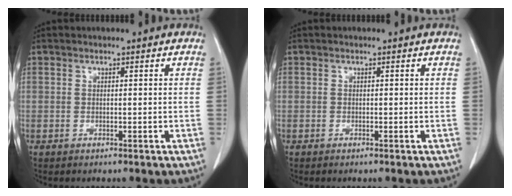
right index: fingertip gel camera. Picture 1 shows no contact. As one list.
[{"total": 0.0}]